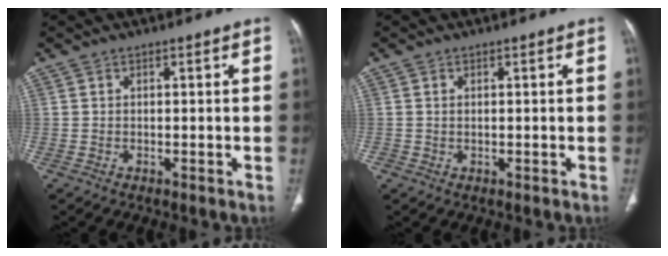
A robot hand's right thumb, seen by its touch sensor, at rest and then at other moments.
{"total": 0.6, "force": [0.2, 0.5, 0.4], "torque": [-0.002, 0.001, 0.005]}